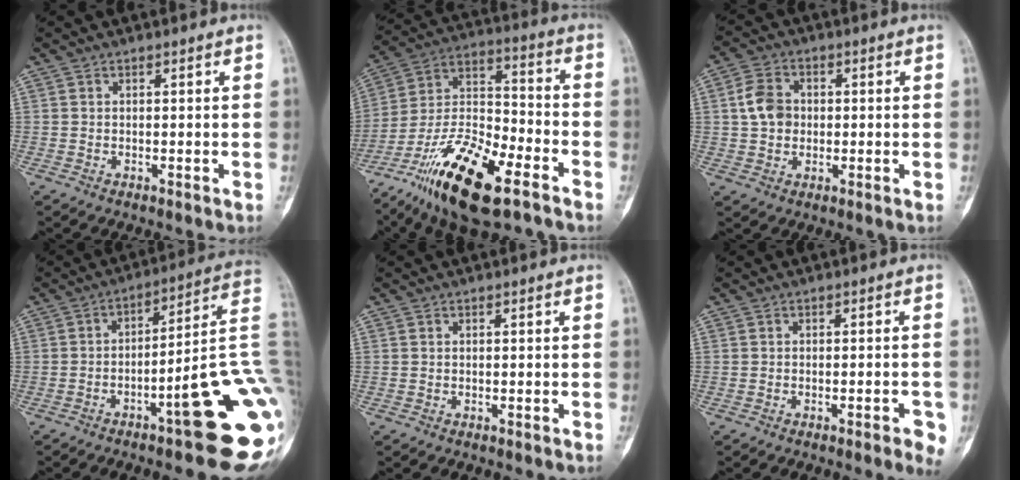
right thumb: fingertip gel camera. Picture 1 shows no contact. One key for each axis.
{"total": 20.6, "fx": -12.7, "fy": 7.1, "fz": 14.7, "tx": -0.282, "ty": 0.062, "tz": -0.229}
{"total": 6.4, "fx": 0.5, "fy": 5.1, "fz": 3.9, "tx": -0.063, "ty": 0.008, "tz": 0.006}
{"total": 19.2, "fx": -6.1, "fy": 3.2, "fz": 17.9, "tx": -0.182, "ty": 0.035, "tz": -0.081}
{"total": 0.0}
{"total": 3.6, "fx": -1.7, "fy": 1.0, "fz": 3.1, "tx": -0.036, "ty": 0.005, "tz": -0.018}